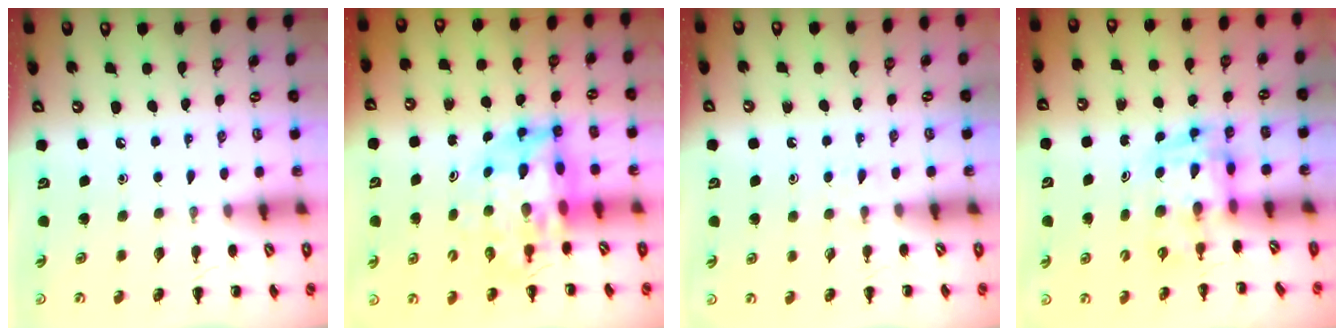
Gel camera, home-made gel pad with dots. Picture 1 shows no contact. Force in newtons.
{"total": 9.3, "press": 8.7, "slide": 3.2}
{"total": 2.1, "press": 1.8, "slide": 0.9}
{"total": 3.5, "press": 3.5, "slide": 0.6}